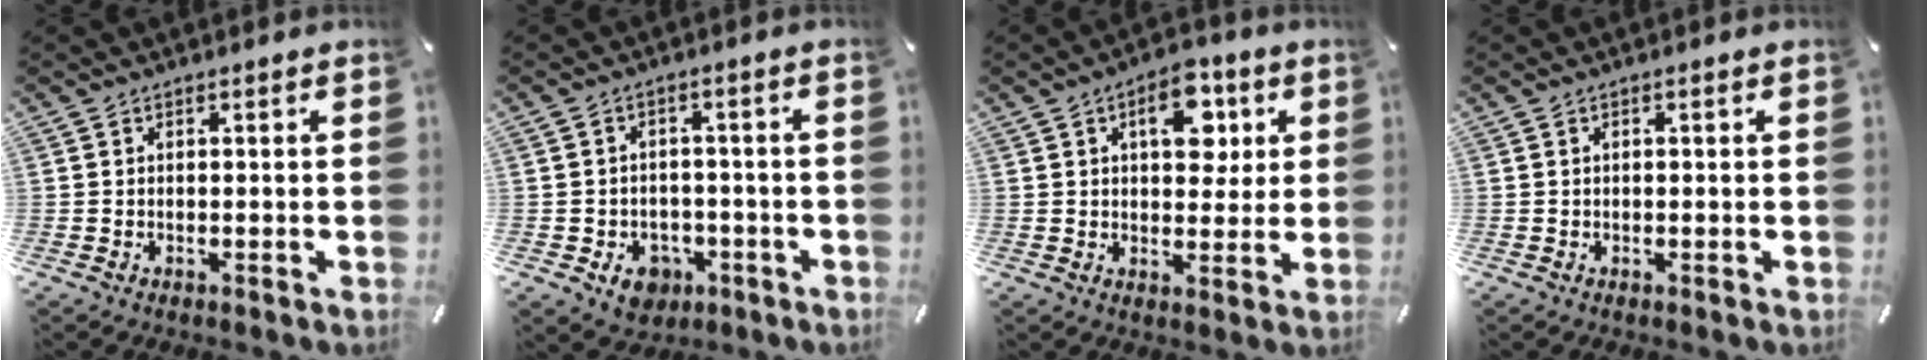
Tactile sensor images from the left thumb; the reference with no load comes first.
{"total": 6.5, "force": [-2.8, 5.2, 2.6], "torque": [-0.039, 0.014, -0.052]}
{"total": 11.1, "force": [3.8, 6.7, 8.1], "torque": [-0.101, -0.004, 0.061]}
{"total": 0.6, "force": [0.0, 0.3, 0.5], "torque": [-0.009, 0.001, -0.001]}